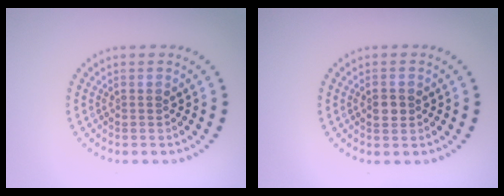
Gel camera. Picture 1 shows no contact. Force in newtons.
{"total": 1.6, "press": 1.5, "slide": 0.3}